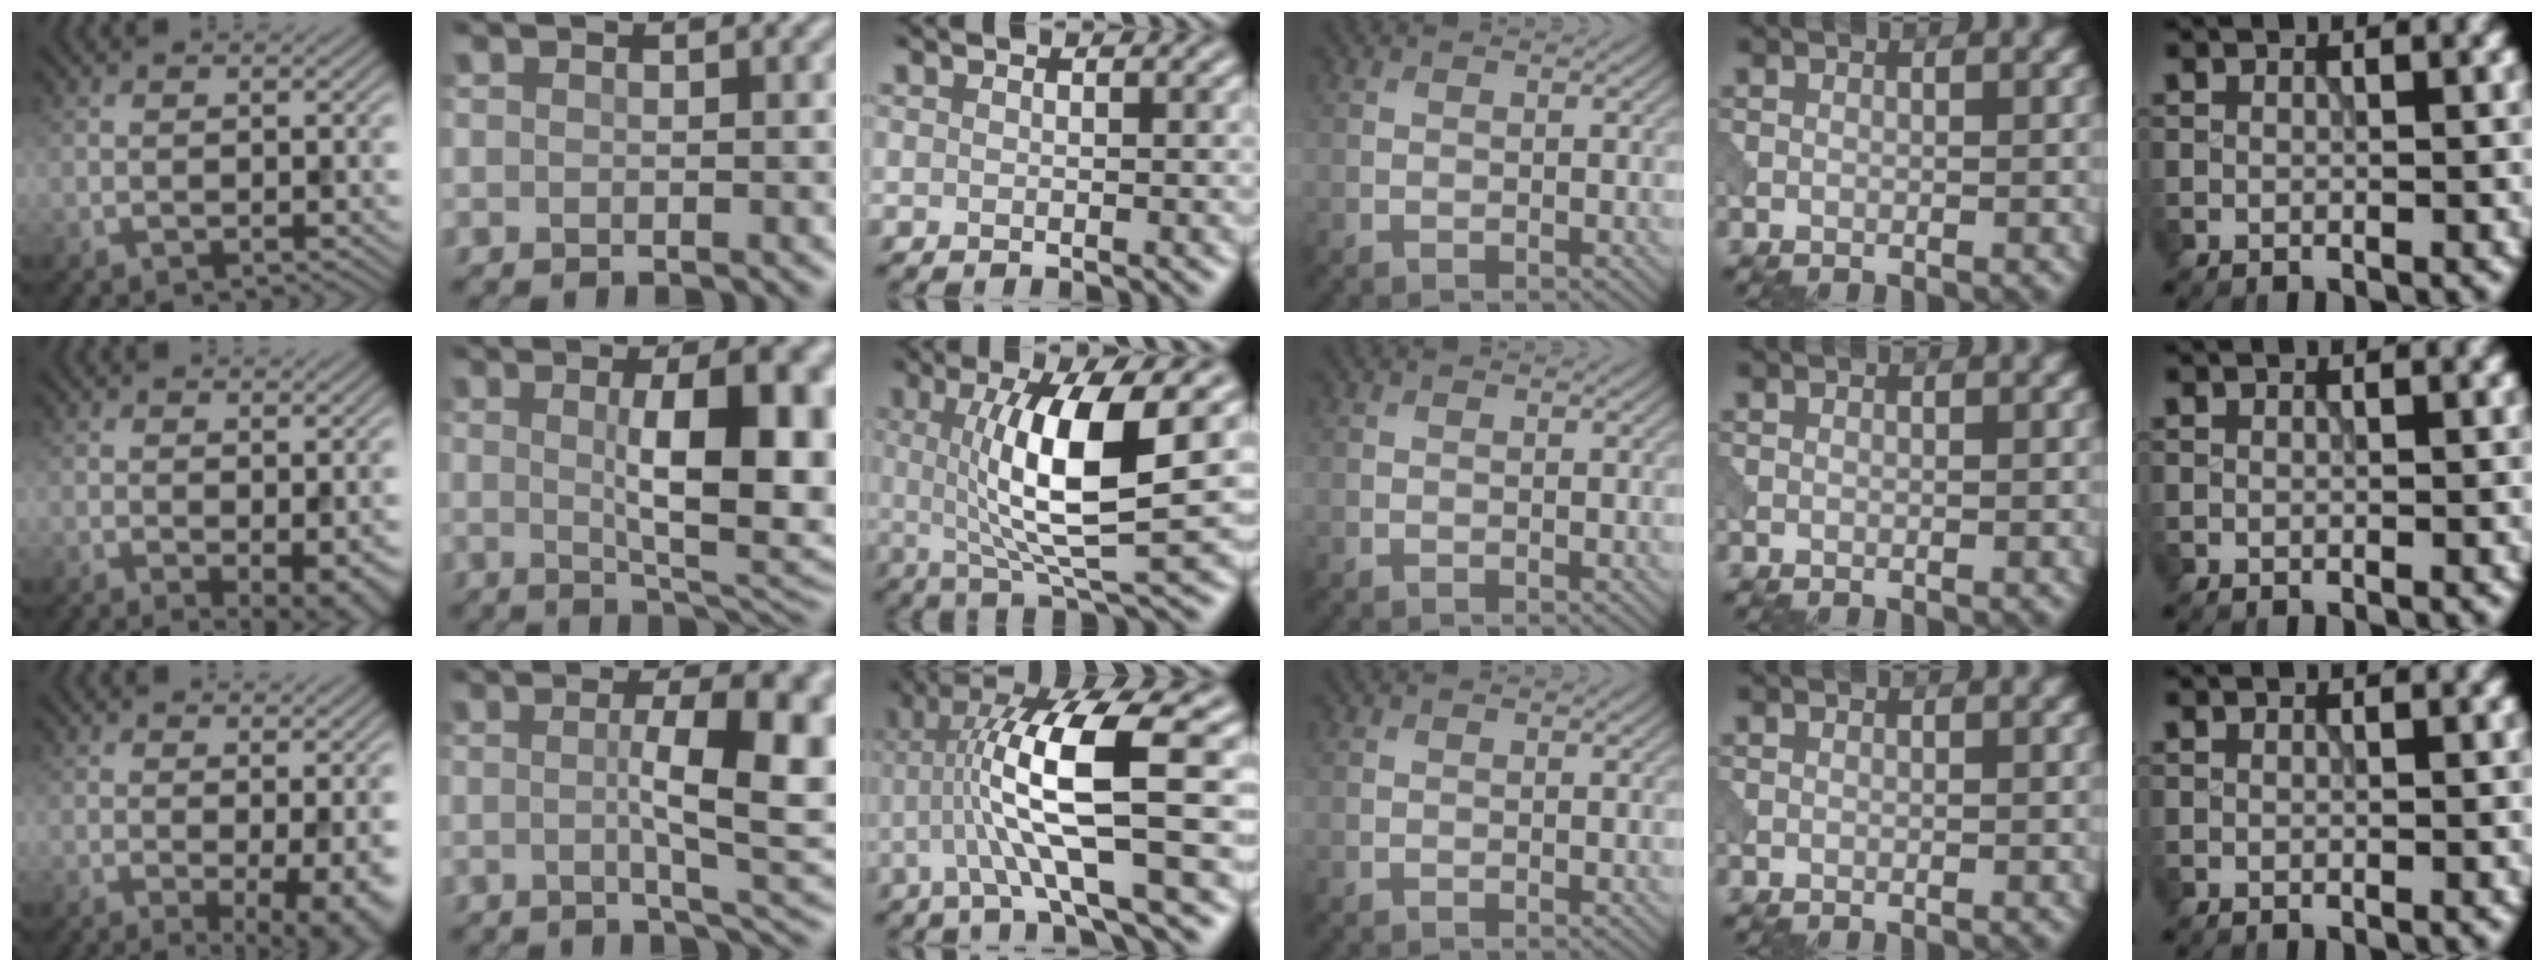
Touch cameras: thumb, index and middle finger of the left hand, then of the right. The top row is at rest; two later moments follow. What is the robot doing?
{"motion": "pour", "object": "beaker"}